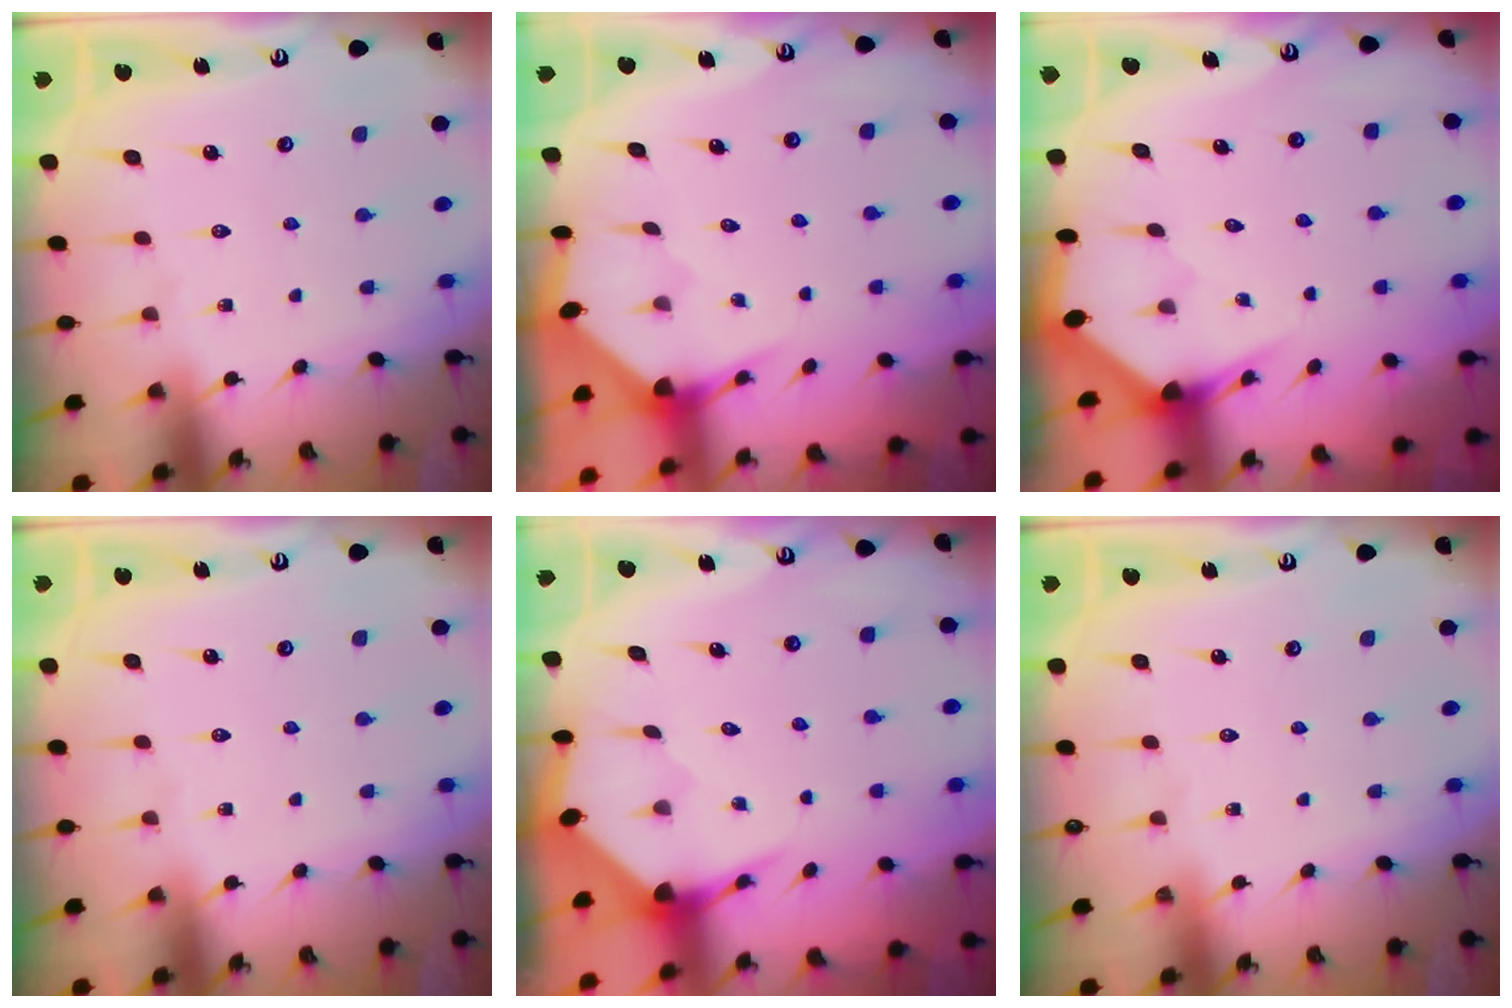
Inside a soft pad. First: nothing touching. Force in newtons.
{"total": 3.3, "press": 3.3, "slide": 0.3}
{"total": 2.8, "press": 2.8, "slide": 0.1}
{"total": 0.0}
{"total": 3.6, "press": 3.6, "slide": 0.4}
{"total": 0.0}